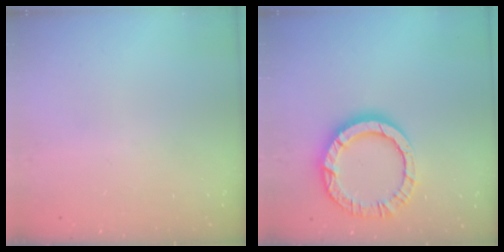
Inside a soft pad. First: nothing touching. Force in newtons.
{"total": 12.7, "press": 12.6, "slide": 1.2}